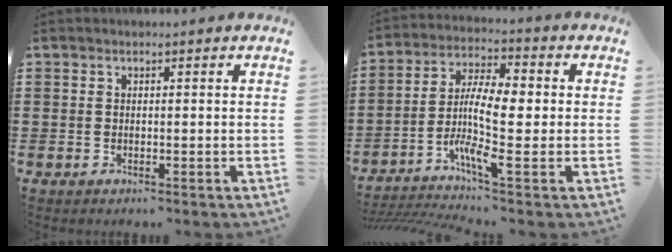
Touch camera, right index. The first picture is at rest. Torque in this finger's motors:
{"motor_torque": [1.20, -0.17, 0.90, 0.21]}